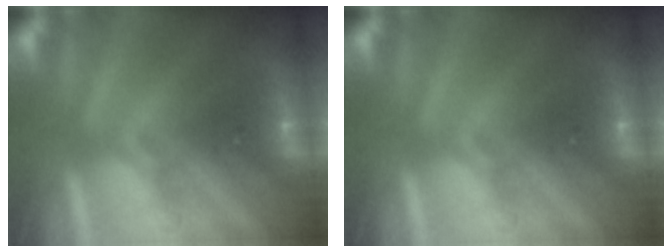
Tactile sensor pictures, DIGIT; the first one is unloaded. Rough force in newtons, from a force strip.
{"total": 0.0}